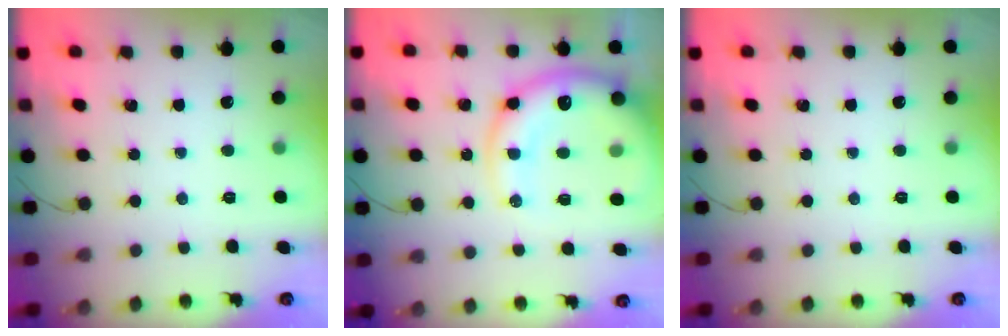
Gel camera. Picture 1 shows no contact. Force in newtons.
{"total": 18.2, "press": 17.7, "slide": 4.0}
{"total": 0.0}